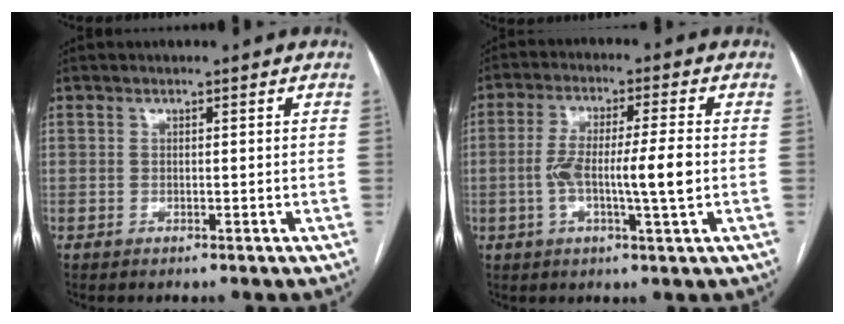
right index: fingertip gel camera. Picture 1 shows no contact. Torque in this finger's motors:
{"motor_torque": [1.41, -0.08, 0.47, 0.20]}